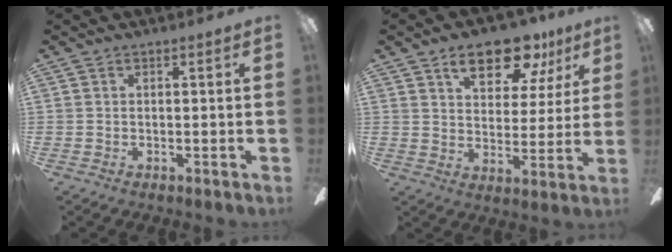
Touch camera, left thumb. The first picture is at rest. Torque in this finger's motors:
{"motor_torque": [1.44, 1.09, 1.44, -1.04, 0.08]}